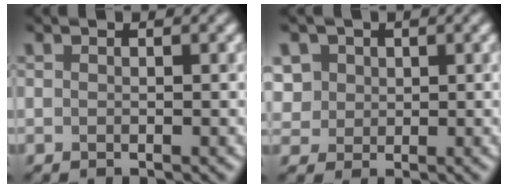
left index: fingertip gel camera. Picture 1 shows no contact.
{"total": 2.5, "force": [1.0, 2.3, 0.3], "torque": [-0.045, 0.012, 0.045]}